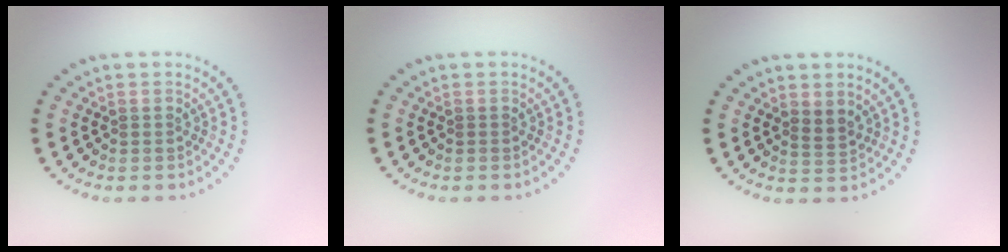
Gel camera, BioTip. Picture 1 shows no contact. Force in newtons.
{"total": 0.0}
{"total": 1.5, "press": 1.2, "slide": 0.9}